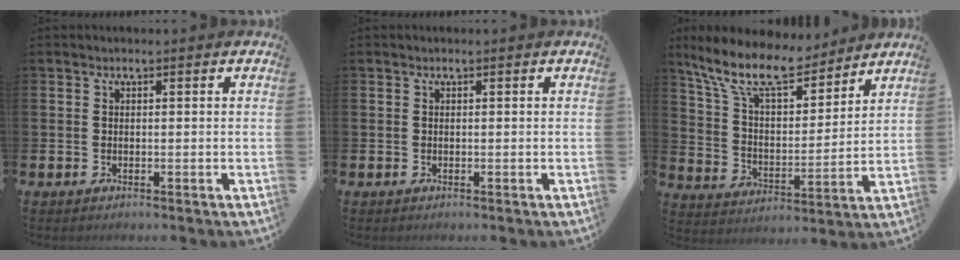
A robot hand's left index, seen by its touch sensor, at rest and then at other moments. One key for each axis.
{"total": 0.0}
{"total": 11.6, "fx": 9.8, "fy": 3.5, "fz": 5.0, "tx": -0.133, "ty": -0.054, "tz": 0.174}